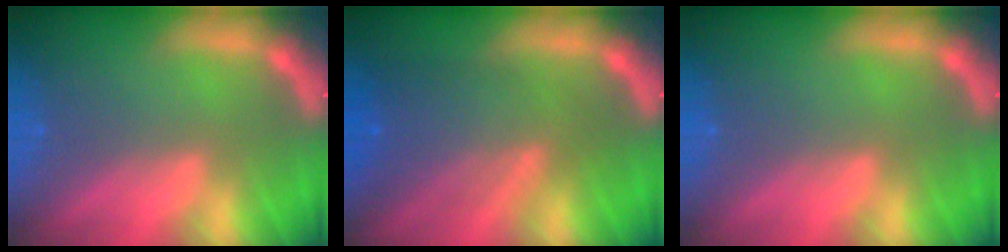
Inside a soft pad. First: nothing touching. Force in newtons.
{"total": 7.1}
{"total": 0.0}